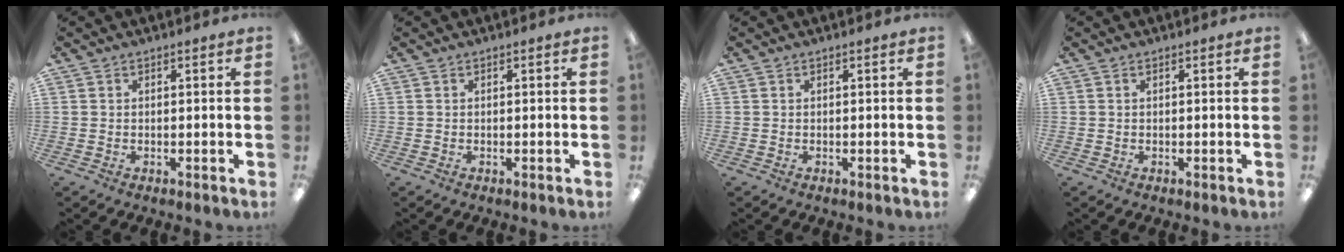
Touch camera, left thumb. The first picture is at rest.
{"total": 0.0}
{"total": 0.0}
{"total": 0.0}